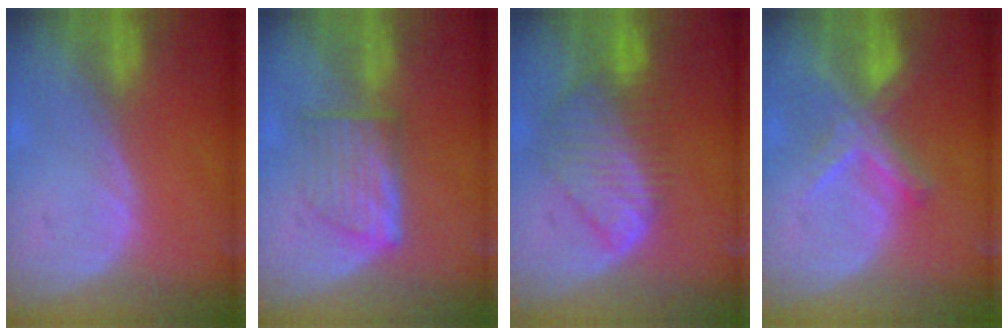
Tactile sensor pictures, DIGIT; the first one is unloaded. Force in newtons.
{"total": 6.1, "press": 5.8, "slide": 1.7}
{"total": 8.6, "press": 7.5, "slide": 4.1}
{"total": 6.7, "press": 6.1, "slide": 2.9}